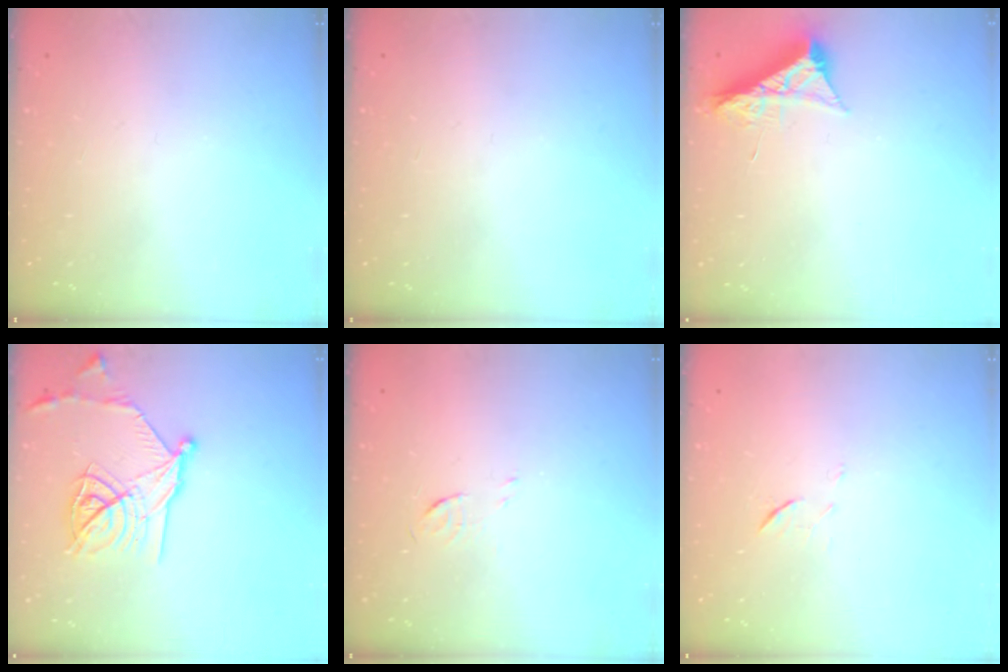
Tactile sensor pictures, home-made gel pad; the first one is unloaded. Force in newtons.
{"total": 0.0}
{"total": 8.4, "press": 8.4, "slide": 0.4}
{"total": 17.6, "press": 17.6, "slide": 0.9}
{"total": 3.9, "press": 3.7, "slide": 1.2}
{"total": 5.4, "press": 5.2, "slide": 1.2}